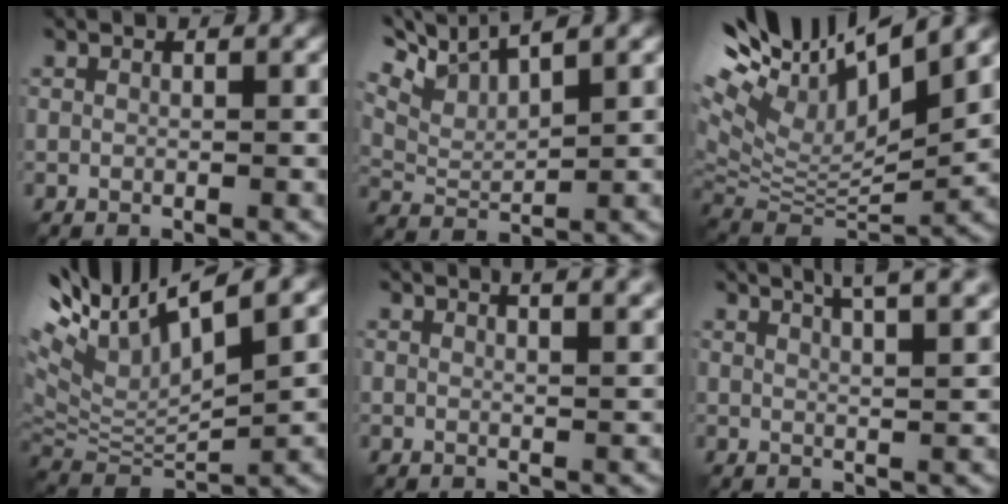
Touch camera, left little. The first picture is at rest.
{"total": 5.5, "force": [3.5, 1.7, 3.9], "torque": [-0.089, 0.011, 0.068]}
{"total": 13.5, "force": [6.9, 5.3, 10.2], "torque": [-0.222, 0.032, 0.127]}
{"total": 11.2, "force": [6.4, 3.5, 8.5], "torque": [-0.193, 0.029, 0.116]}
{"total": 6.0, "force": [4.0, 2.4, 3.7], "torque": [-0.016, 0.039, 0.025]}
{"total": 8.0, "force": [5.5, 2.7, 5.2], "torque": [-0.041, 0.032, 0.043]}